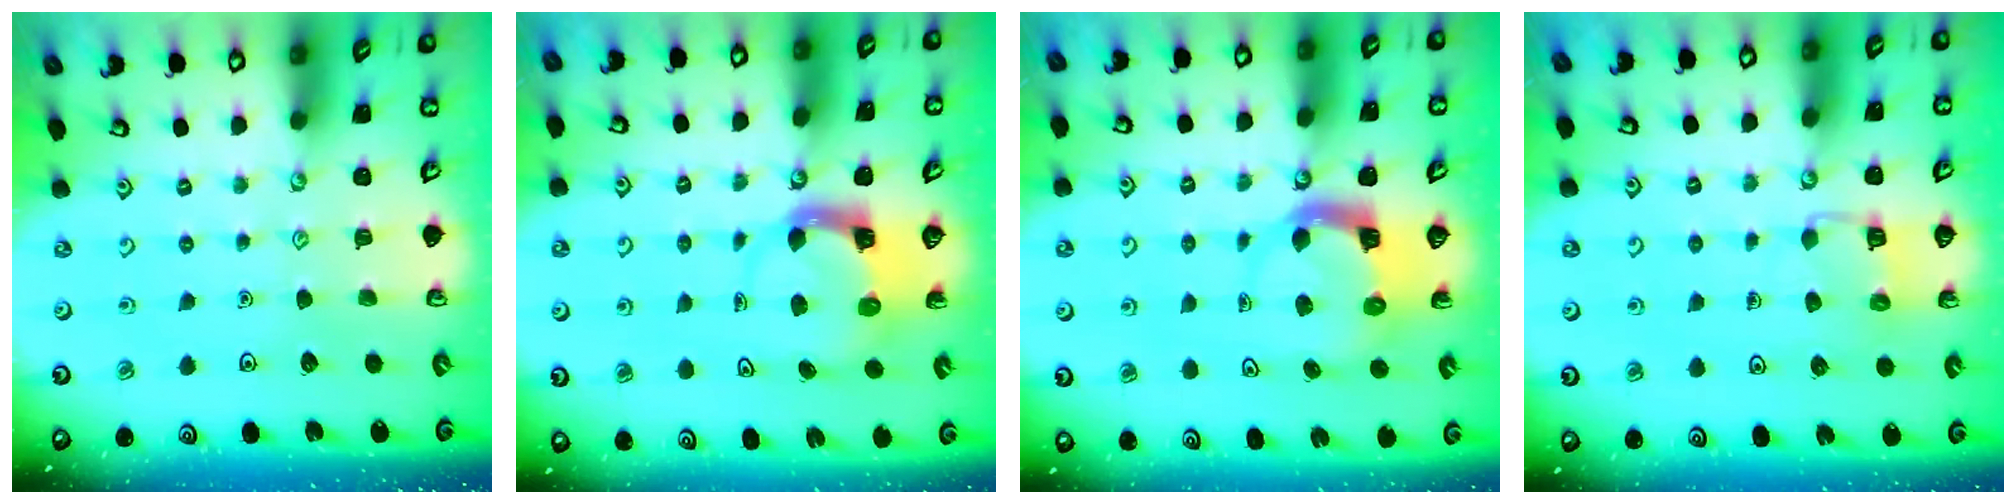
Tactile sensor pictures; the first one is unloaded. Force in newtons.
{"total": 3.8, "press": 3.7, "slide": 0.5}
{"total": 4.1, "press": 4.1, "slide": 0.3}
{"total": 5.5, "press": 5.5, "slide": 0.6}